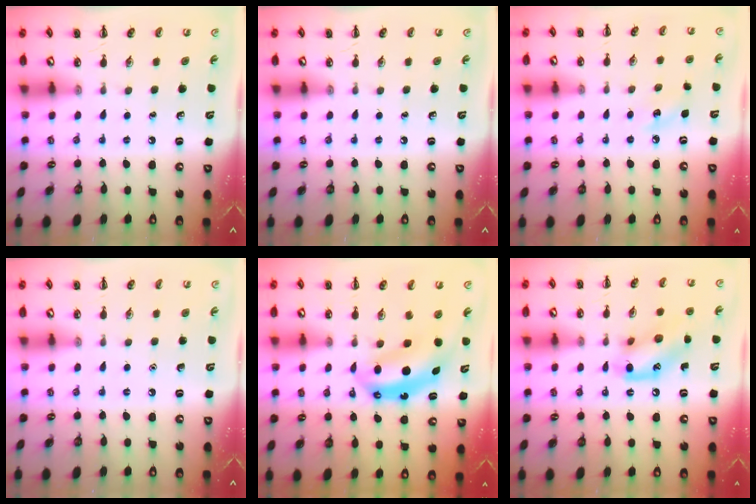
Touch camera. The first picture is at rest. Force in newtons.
{"total": 0.0}
{"total": 6.7, "press": 6.5, "slide": 1.7}
{"total": 1.6, "press": 1.5, "slide": 0.1}
{"total": 7.0, "press": 6.9, "slide": 1.4}
{"total": 13.9, "press": 13.7, "slide": 2.3}